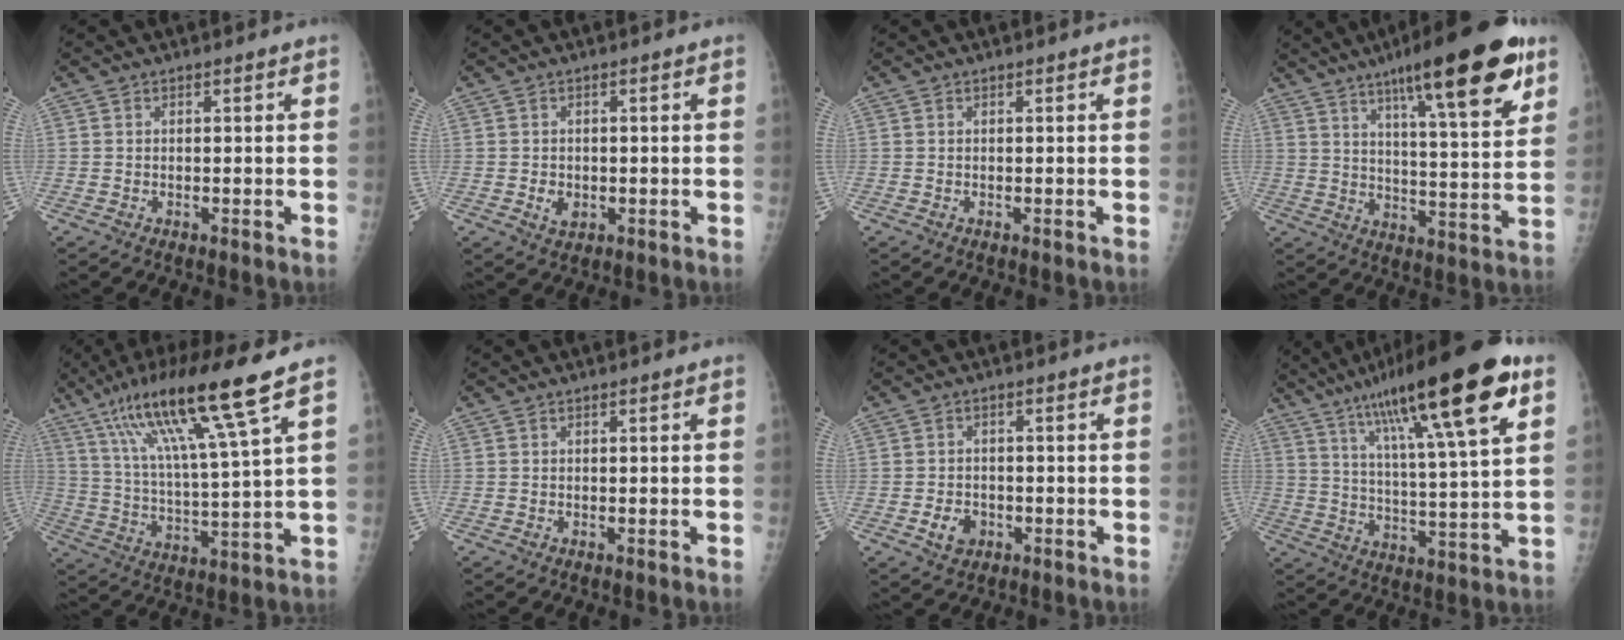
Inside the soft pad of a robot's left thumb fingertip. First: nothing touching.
{"total": 2.8, "force": [-0.5, 2.2, 1.7], "torque": [-0.020, 0.001, -0.002]}
{"total": 0.0}
{"total": 21.9, "force": [12.5, 4.6, 17.4], "torque": [-0.235, -0.041, 0.186]}
{"total": 18.1, "force": [10.5, 1.0, 14.7], "torque": [-0.268, -0.033, 0.189]}
{"total": 0.0}
{"total": 4.1, "force": [-1.5, 3.1, 2.1], "torque": [-0.024, 0.007, -0.021]}
{"total": 24.0, "force": [12.7, 3.7, 20.0], "torque": [-0.320, -0.019, 0.205]}